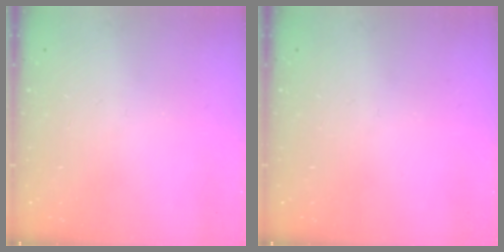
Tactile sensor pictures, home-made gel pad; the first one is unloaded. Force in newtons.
{"total": 0.0}